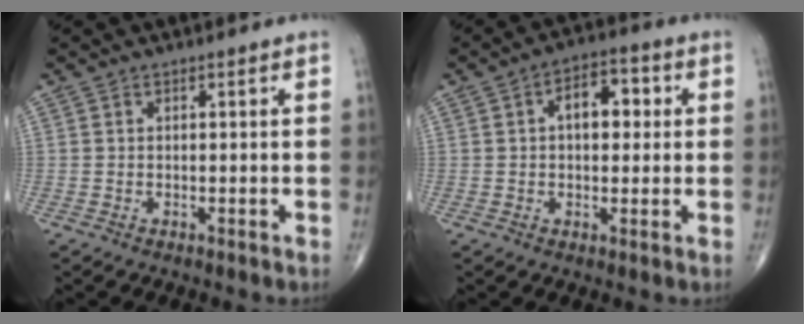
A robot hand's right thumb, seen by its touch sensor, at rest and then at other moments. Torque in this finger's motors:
{"motor_torque": [0.19, 1.65, 0.84, 0.14, 0.01]}